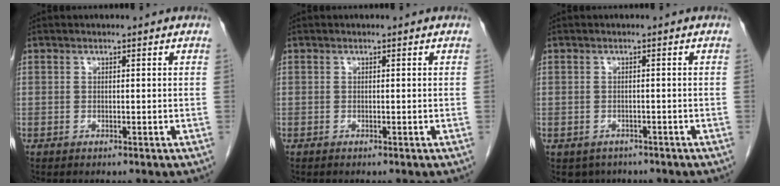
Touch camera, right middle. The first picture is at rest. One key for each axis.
{"total": 0.0}
{"total": 3.3, "fx": -2.4, "fy": 2.2, "fz": 0.5, "tx": -0.005, "ty": 0.004, "tz": -0.033}